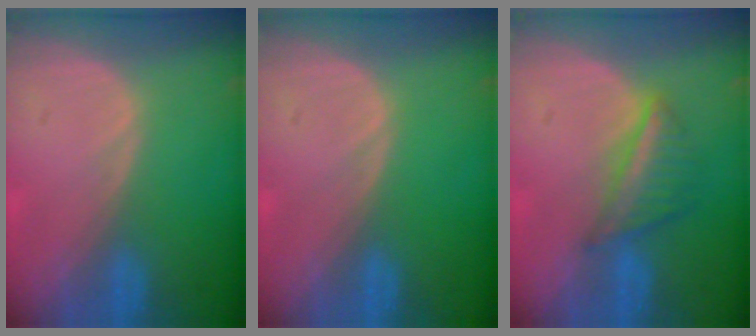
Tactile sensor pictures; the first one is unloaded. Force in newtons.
{"total": 0.0}
{"total": 5.3, "press": 5.3, "slide": 0.4}